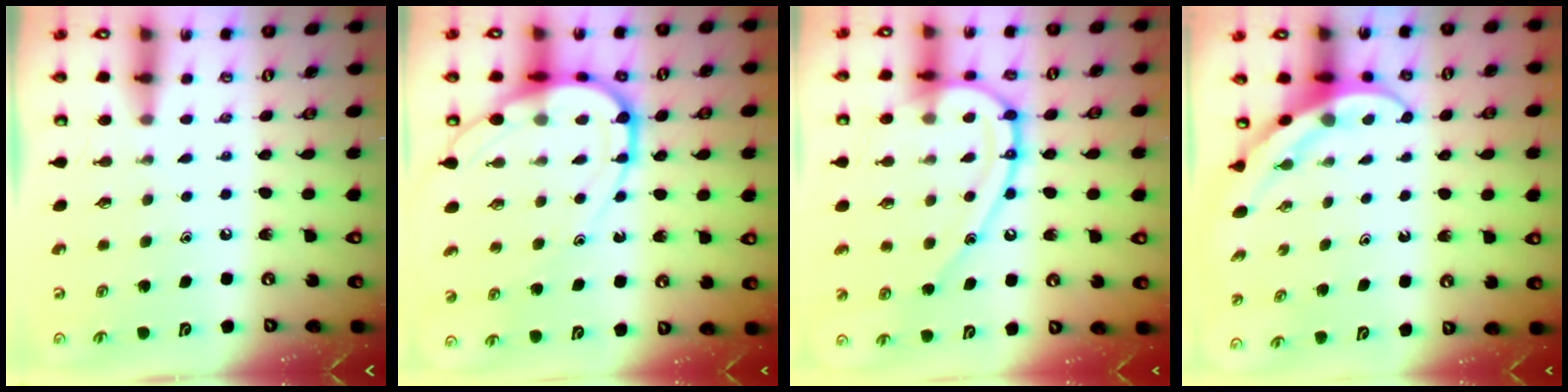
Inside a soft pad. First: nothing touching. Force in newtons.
{"total": 12.5, "press": 12.5, "slide": 1.1}
{"total": 16.7, "press": 16.6, "slide": 1.6}
{"total": 4.0, "press": 4.0, "slide": 0.4}